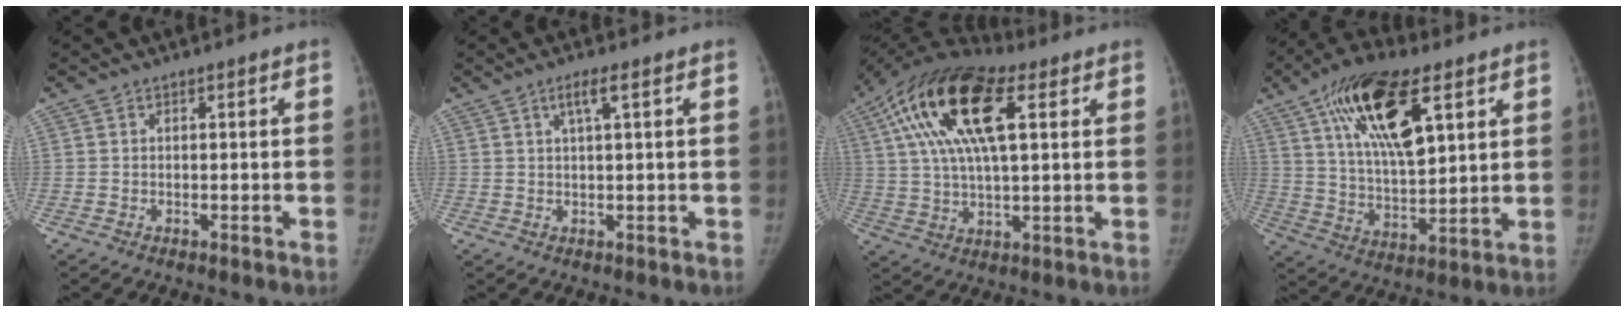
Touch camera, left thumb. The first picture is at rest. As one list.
[{"total": 2.8, "force": [1.2, 0.0, 2.5], "torque": [-0.054, 0.004, 0.025]}, {"total": 20.7, "force": [7.2, 8.6, 17.4], "torque": [-0.339, 0.019, 0.122]}, {"total": 19.3, "force": [8.8, 8.0, 15.2], "torque": [-0.248, -0.023, 0.157]}]